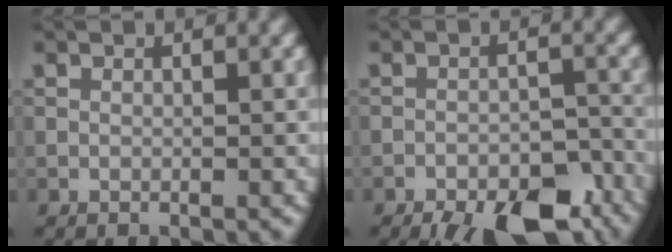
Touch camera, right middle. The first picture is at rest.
{"total": 9.4, "force": [-7.3, 3.4, 4.9], "torque": [-0.058, -0.014, -0.094]}